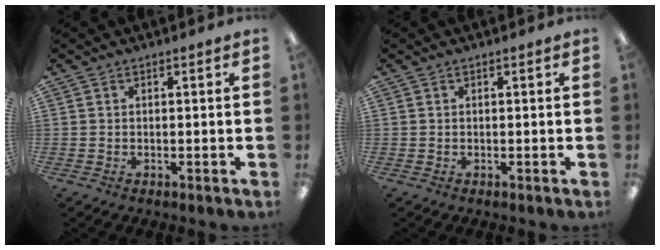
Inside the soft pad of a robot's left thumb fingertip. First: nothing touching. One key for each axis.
{"total": 0.0}